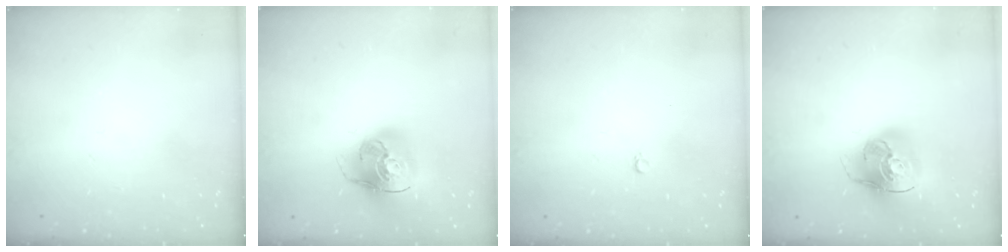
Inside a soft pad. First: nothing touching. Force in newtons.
{"total": 16.4, "press": 16.2, "slide": 2.5}
{"total": 2.4, "press": 2.4, "slide": 0.2}
{"total": 16.4, "press": 16.2, "slide": 2.5}